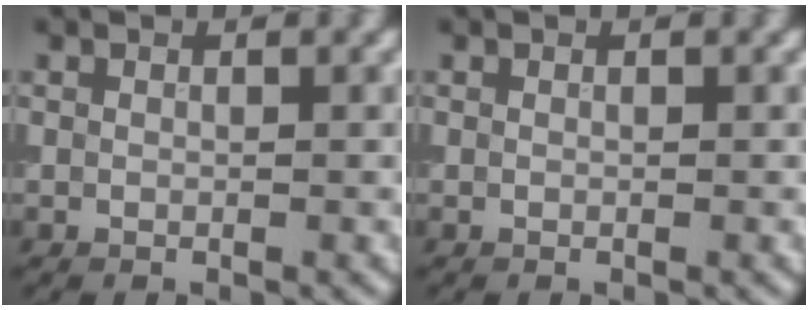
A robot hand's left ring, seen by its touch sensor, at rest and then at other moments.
{"total": 0.0}